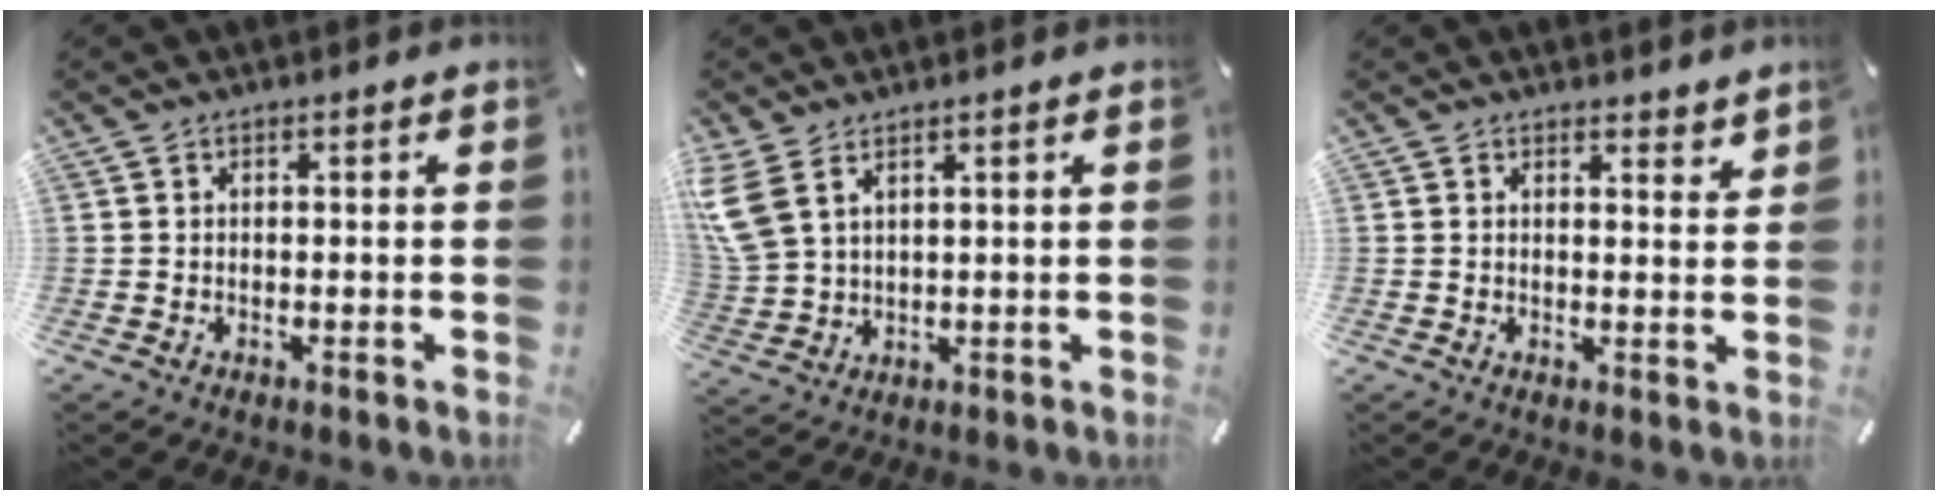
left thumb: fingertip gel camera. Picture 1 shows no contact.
{"total": 6.8, "force": [4.1, 3.9, 3.8], "torque": [-0.104, -0.016, 0.077]}
{"total": 2.6, "force": [2.4, 0.9, 0.3], "torque": [0.006, -0.018, 0.043]}